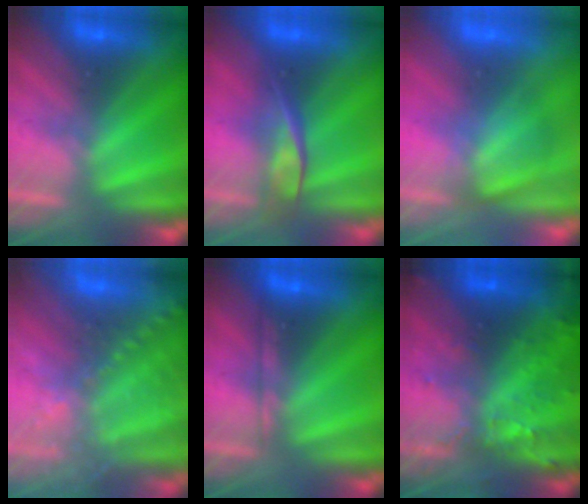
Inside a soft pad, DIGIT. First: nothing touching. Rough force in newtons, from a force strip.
{"total": 2.4}
{"total": 3.4}
{"total": 8.1}
{"total": 2.2}
{"total": 6.7}